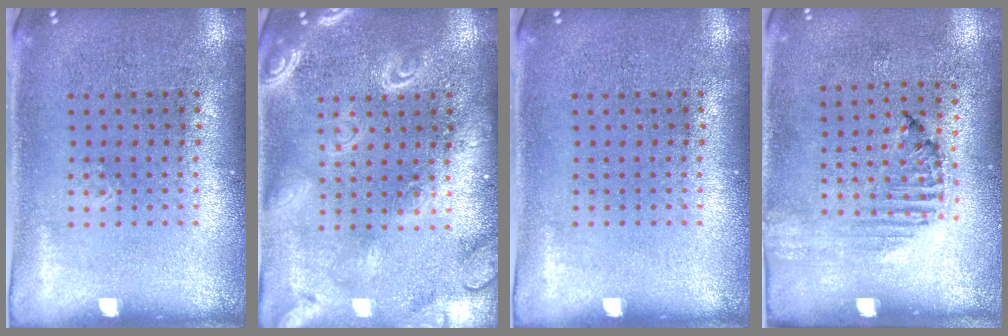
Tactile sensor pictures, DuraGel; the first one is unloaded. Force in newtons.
{"total": 3.0, "press": 3.0, "slide": 0.3}
{"total": 0.0}
{"total": 1.2, "press": 1.1, "slide": 0.4}